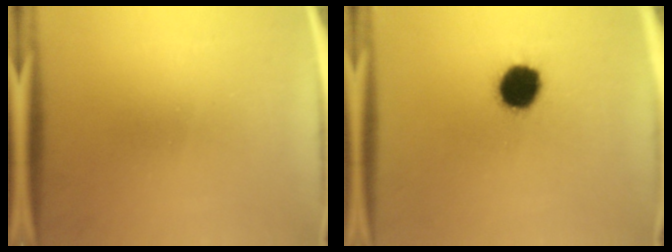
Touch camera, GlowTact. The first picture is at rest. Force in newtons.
{"total": 11.4}